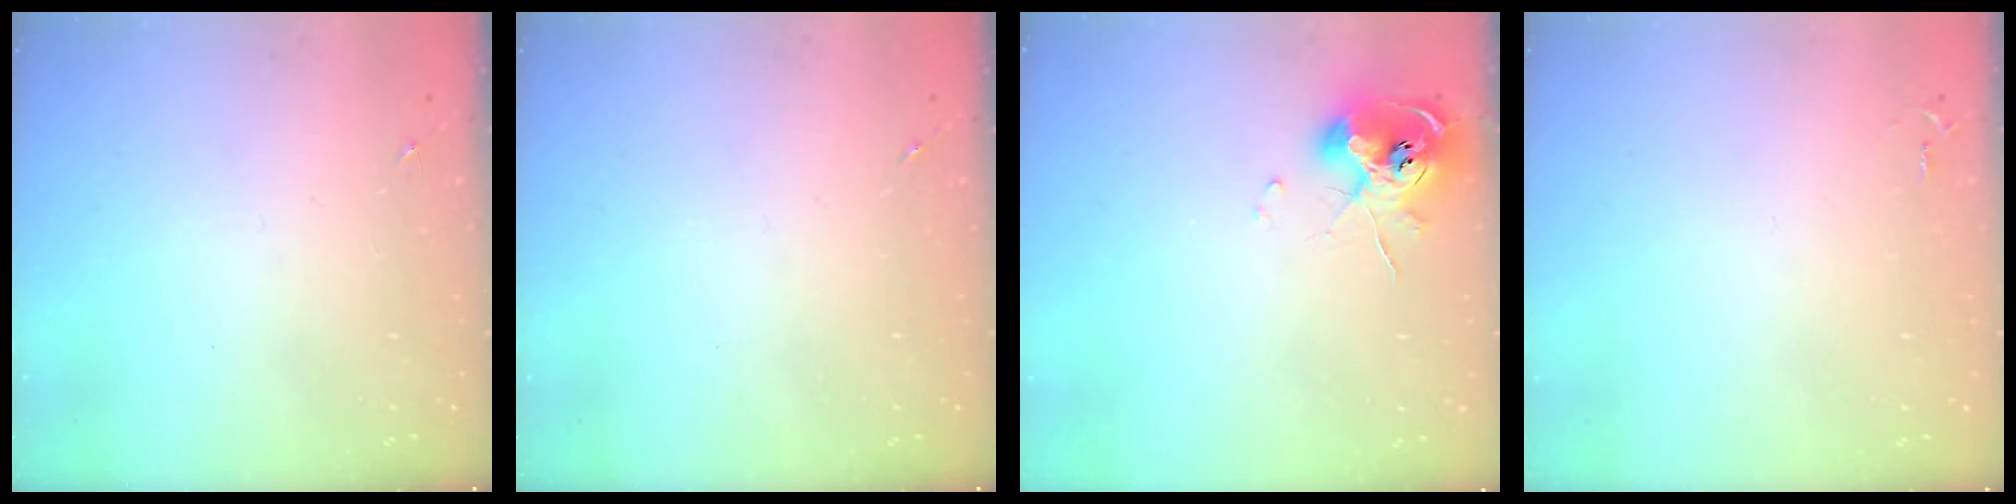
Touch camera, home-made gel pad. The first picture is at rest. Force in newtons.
{"total": 0.0}
{"total": 10.7, "press": 10.7, "slide": 1.2}
{"total": 2.8, "press": 2.8, "slide": 0.4}